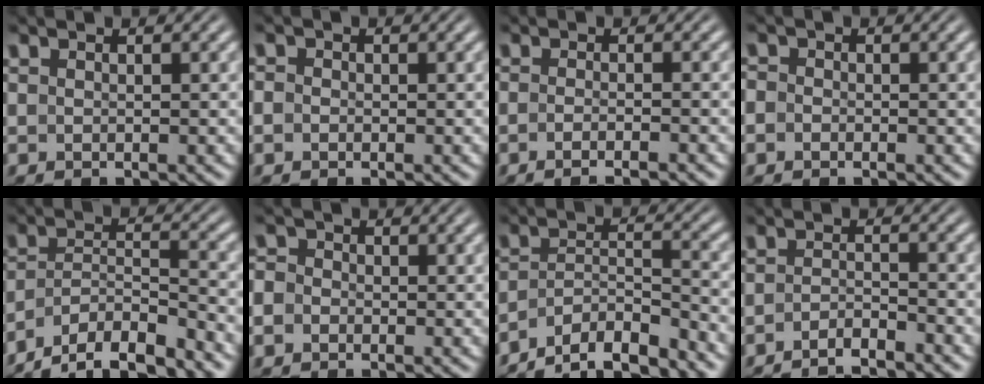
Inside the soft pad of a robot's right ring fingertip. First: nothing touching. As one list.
[{"total": 1.6, "force": [-0.5, 1.5, 0.4], "torque": [-0.017, -0.004, -0.012]}, {"total": 2.8, "force": [-2.4, -0.1, 1.4], "torque": [-0.025, 0.000, -0.041]}, {"total": 1.9, "force": [-0.7, 1.7, 0.4], "torque": [-0.020, -0.006, -0.016]}, {"total": 9.6, "force": [-6.9, 5.9, 3.1], "torque": [-0.070, -0.033, -0.115]}, {"total": 3.1, "force": [-0.8, 2.8, 0.8], "torque": [-0.032, -0.009, -0.019]}, {"total": 8.7, "force": [-6.8, 4.8, 2.6], "torque": [-0.064, -0.034, -0.109]}, {"total": 3.2, "force": [-3.0, 0.4, 0.8], "torque": [-0.019, -0.010, -0.050]}]